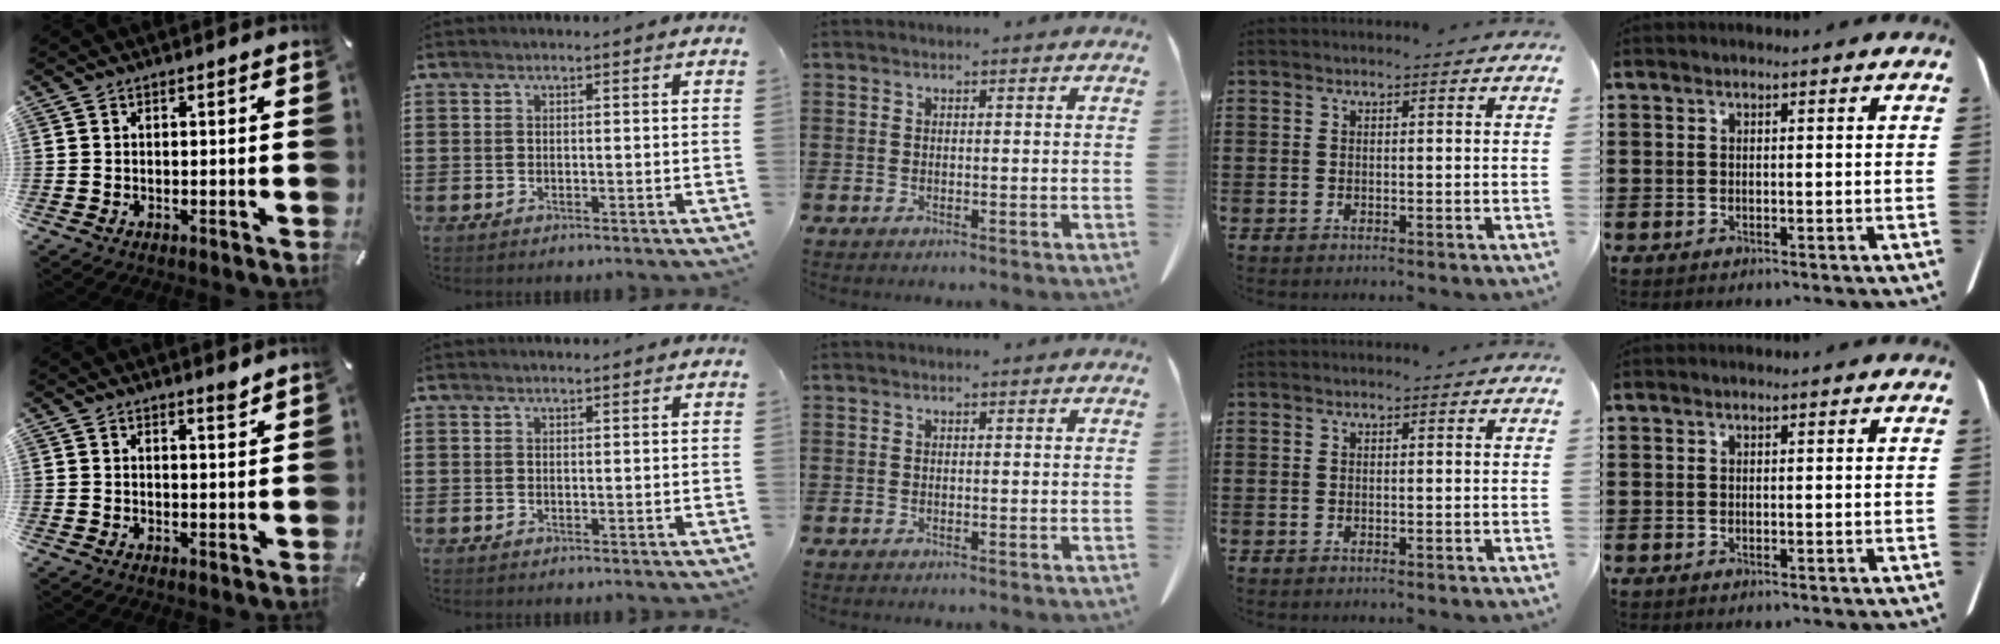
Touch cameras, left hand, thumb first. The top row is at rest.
{"thumb": {"total": 2.2, "force": [2.1, 0.2, 0.5], "torque": [0.003, -0.018, 0.035]}}